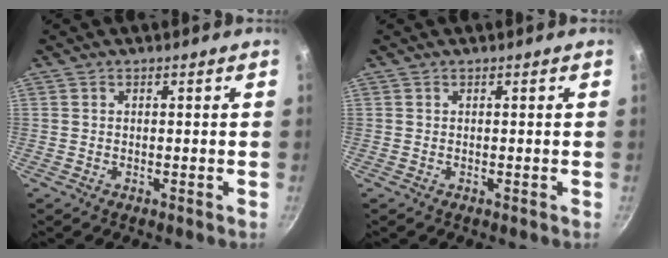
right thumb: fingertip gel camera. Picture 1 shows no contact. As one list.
[{"total": 0.0}]